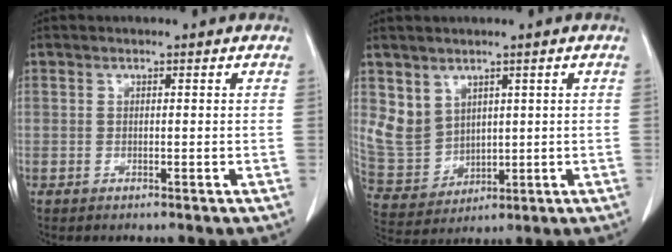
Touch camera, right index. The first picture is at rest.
{"total": 7.0, "force": [3.4, 5.8, 2.1], "torque": [-0.058, 0.009, 0.091]}